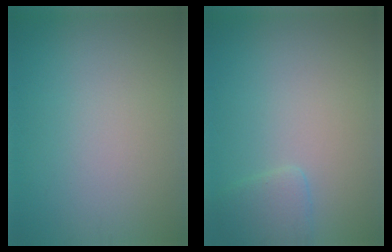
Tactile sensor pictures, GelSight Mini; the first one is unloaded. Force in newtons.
{"total": 1.8, "press": 1.8, "slide": 0.2}